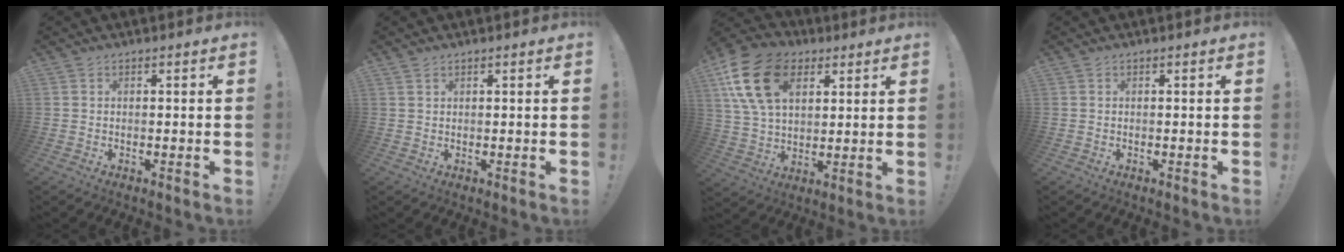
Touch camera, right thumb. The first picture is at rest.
{"total": 1.1, "force": [1.0, 0.4, 0.4], "torque": [-0.004, -0.003, 0.019]}
{"total": 19.2, "force": [7.9, 12.8, 11.9], "torque": [-0.219, -0.024, 0.145]}
{"total": 0.0}